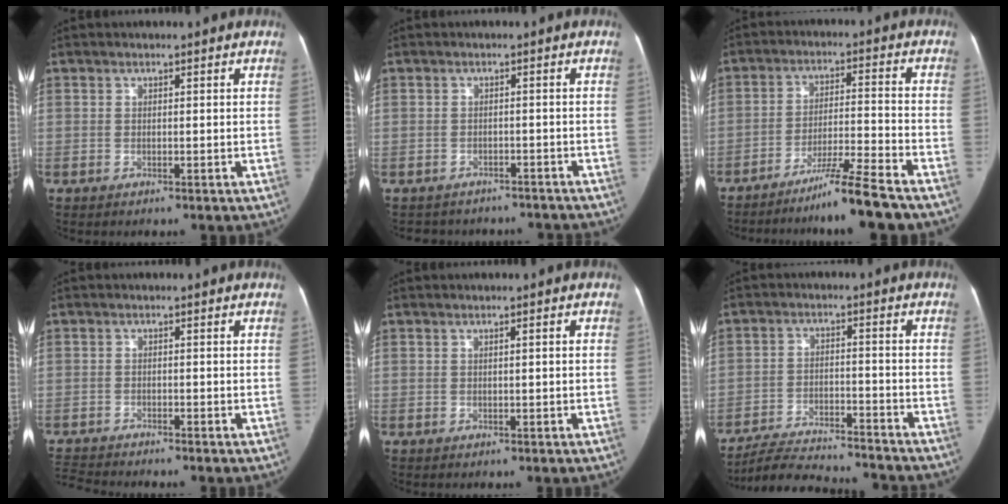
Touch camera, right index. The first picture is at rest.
{"total": 7.8, "force": [-6.8, 3.9, 0.4], "torque": [-0.002, 0.019, -0.078]}
{"total": 9.4, "force": [-7.6, -1.6, 5.3], "torque": [-0.082, -0.012, -0.133]}
{"total": 4.1, "force": [-4.1, 0.2, 0.4], "torque": [-0.011, -0.017, -0.077]}
{"total": 1.0, "force": [0.1, 0.2, 1.0], "torque": [-0.018, 0.007, 0.004]}
{"total": 13.5, "force": [-13.1, 1.7, 3.1], "torque": [-0.053, 0.010, -0.203]}